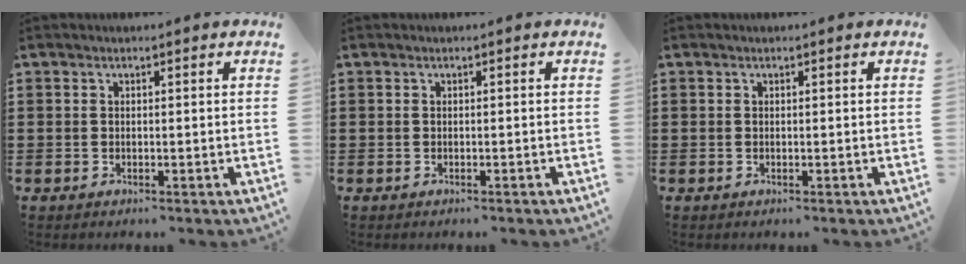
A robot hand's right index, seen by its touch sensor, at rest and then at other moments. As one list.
[{"total": 0.0}, {"total": 0.0}]